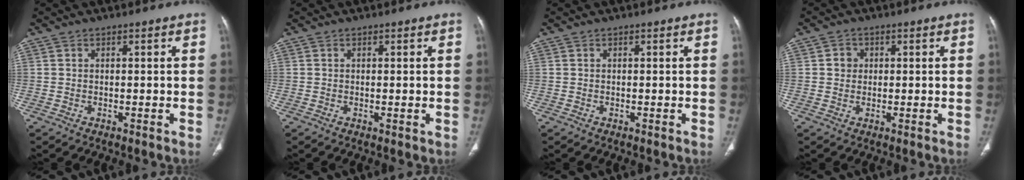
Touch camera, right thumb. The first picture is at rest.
{"total": 0.6, "force": [-0.1, 0.3, 0.6], "torque": [-0.015, -0.005, 0.000]}
{"total": 0.0}
{"total": 1.3, "force": [0.2, 1.2, 0.4], "torque": [-0.002, 0.002, 0.002]}